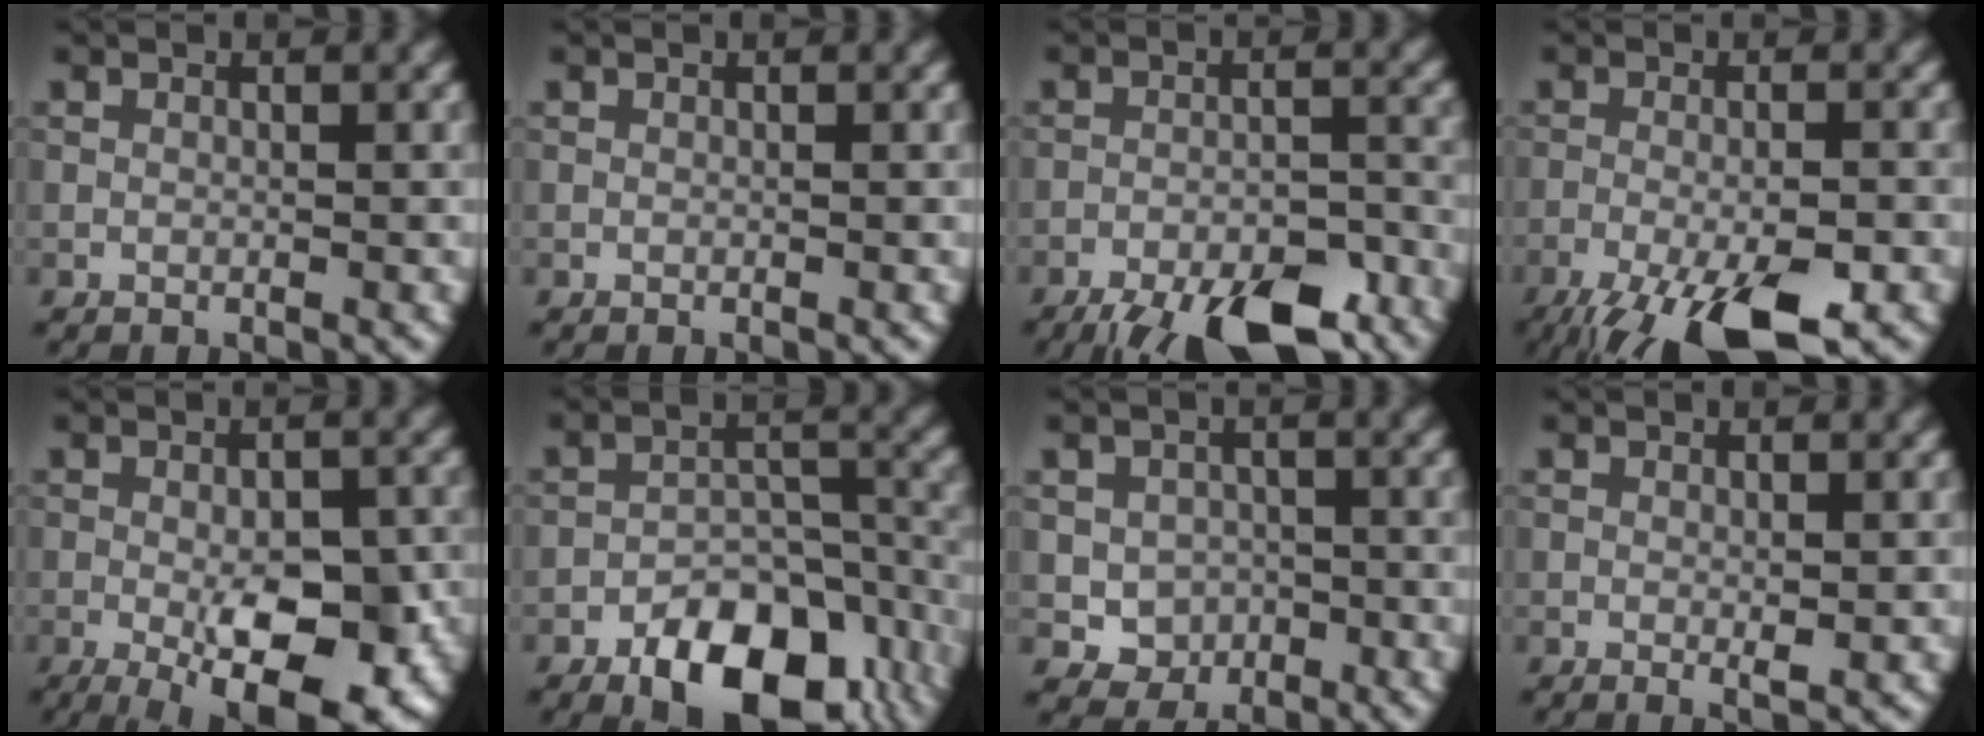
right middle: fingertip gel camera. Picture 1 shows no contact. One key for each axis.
{"total": 0.0}
{"total": 11.8, "fx": -9.3, "fy": 3.7, "fz": 6.2, "tx": -0.088, "ty": -0.027, "tz": -0.129}
{"total": 10.4, "fx": -6.6, "fy": 2.9, "fz": 7.4, "tx": -0.134, "ty": -0.033, "tz": -0.107}
{"total": 9.7, "fx": -3.1, "fy": 3.9, "fz": 8.3, "tx": -0.122, "ty": -0.015, "tz": -0.036}
{"total": 11.1, "fx": -6.4, "fy": 5.6, "fz": 7.1, "tx": -0.101, "ty": -0.008, "tz": -0.097}
{"total": 3.2, "fx": -0.8, "fy": 2.8, "fz": 1.2, "tx": -0.012, "ty": -0.006, "tz": -0.014}
{"total": 1.0, "fx": 0.0, "fy": 0.1, "fz": 1.0, "tx": -0.014, "ty": -0.004, "tz": -0.001}